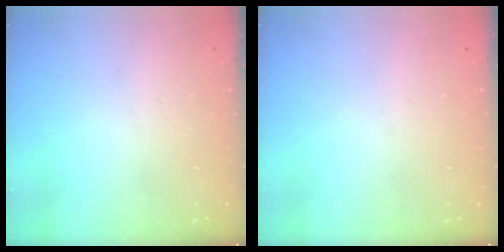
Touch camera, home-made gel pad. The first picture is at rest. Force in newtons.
{"total": 0.0}